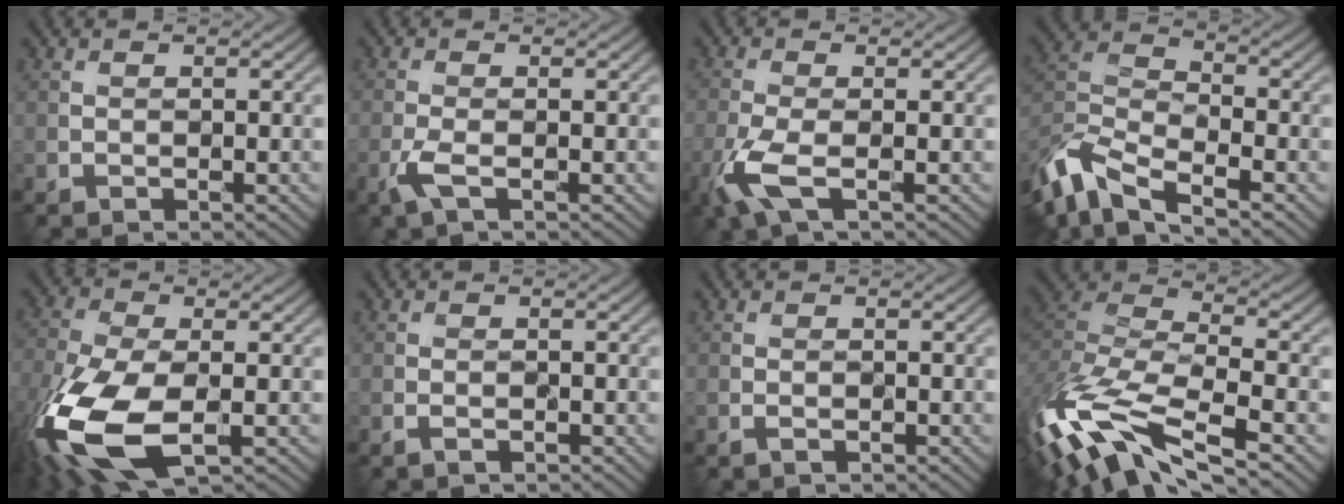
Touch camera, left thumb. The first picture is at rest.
{"total": 2.4, "force": [-1.0, 0.6, 2.1], "torque": [-0.056, 0.003, -0.029]}
{"total": 5.1, "force": [-2.0, 1.7, 4.3], "torque": [-0.112, -0.004, -0.051]}
{"total": 10.8, "force": [-7.5, 3.8, 6.8], "torque": [-0.149, -0.011, -0.160]}
{"total": 14.5, "force": [-5.1, 6.9, 11.6], "torque": [-0.301, -0.042, -0.102]}
{"total": 1.6, "force": [-0.9, 0.7, 1.1], "torque": [-0.023, -0.002, -0.016]}
{"total": 1.2, "force": [-0.7, 0.6, 0.9], "torque": [-0.019, -0.002, -0.013]}
{"total": 15.3, "force": [-8.7, 5.2, 11.5], "torque": [-0.284, -0.013, -0.160]}